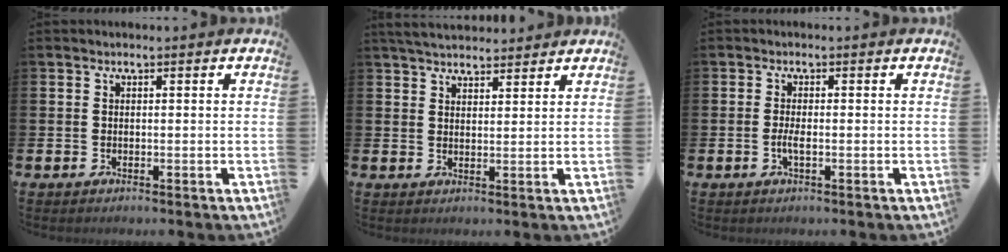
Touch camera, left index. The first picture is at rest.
{"total": 4.1, "force": [4.0, 1.0, 0.6], "torque": [-0.014, -0.016, 0.072]}
{"total": 1.7, "force": [-0.5, 0.5, 1.6], "torque": [-0.032, 0.002, -0.009]}